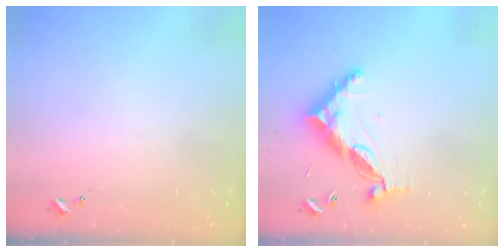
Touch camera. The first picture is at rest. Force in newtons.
{"total": 11.5, "press": 11.4, "slide": 1.0}